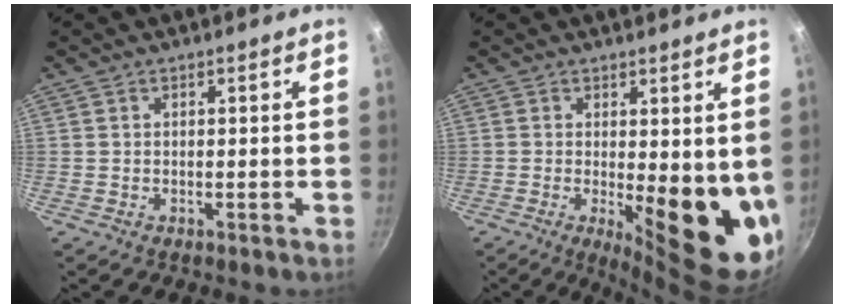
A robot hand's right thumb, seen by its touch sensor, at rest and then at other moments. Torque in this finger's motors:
{"motor_torque": [1.48, 3.53, 2.08, -0.55, 0.38]}